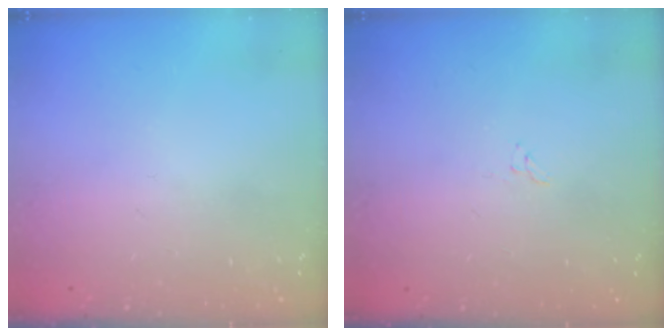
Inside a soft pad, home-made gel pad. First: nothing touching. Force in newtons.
{"total": 4.6, "press": 4.6, "slide": 0.4}